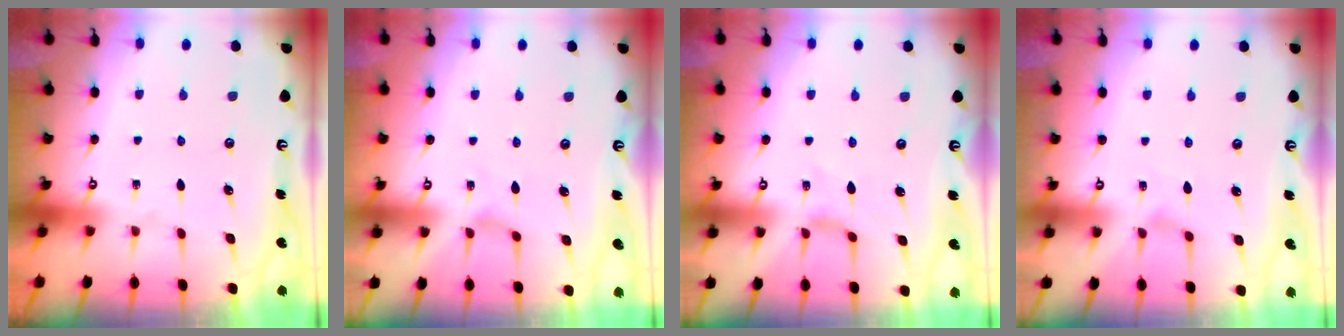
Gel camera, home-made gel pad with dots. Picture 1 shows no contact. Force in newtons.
{"total": 0.0}
{"total": 1.5, "press": 1.4, "slide": 0.4}
{"total": 1.0, "press": 0.9, "slide": 0.3}